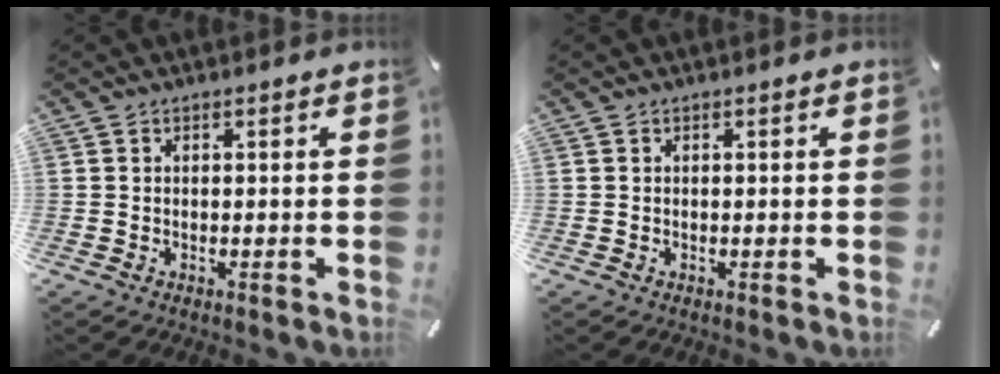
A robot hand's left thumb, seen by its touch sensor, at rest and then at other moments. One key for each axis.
{"total": 0.0}